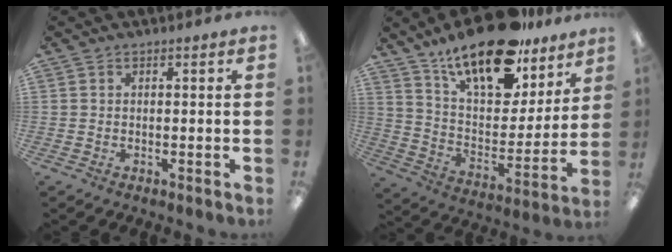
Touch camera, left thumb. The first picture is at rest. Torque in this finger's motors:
{"motor_torque": [0.56, 0.91, 1.19, -1.58, 0.20]}